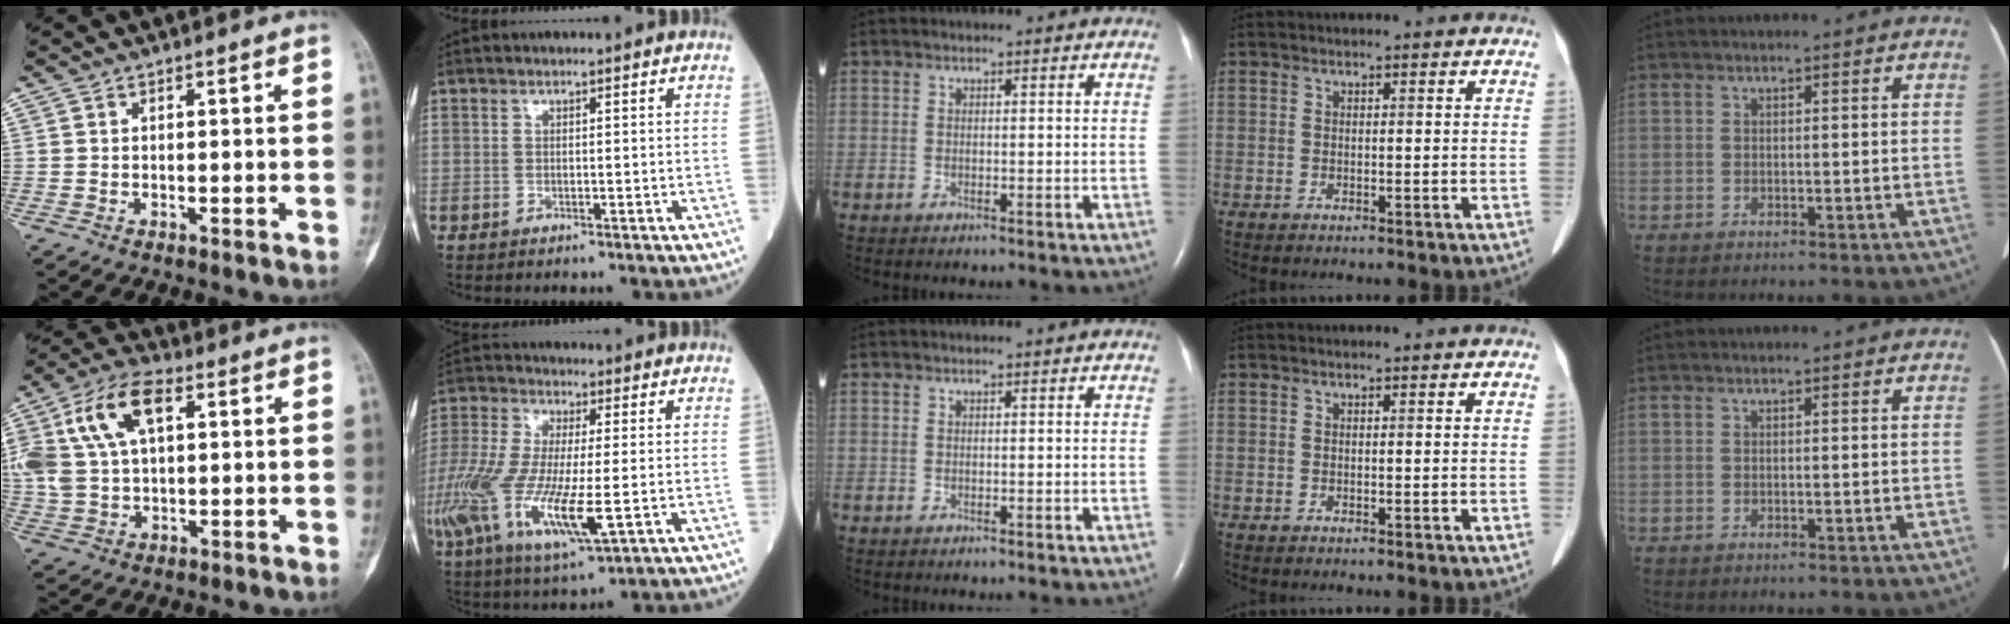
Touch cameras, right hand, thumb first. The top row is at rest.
{"thumb": {"total": 15.8, "force": [4.7, 9.0, 12.1], "torque": [-0.247, 0.020, 0.085]}, "index": {"total": 22.1, "force": [-5.7, 6.2, 20.4], "torque": [-0.496, -0.058, -0.099]}}